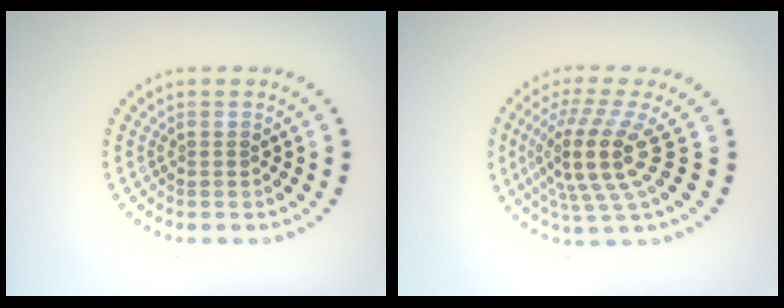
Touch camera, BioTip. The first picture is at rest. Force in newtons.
{"total": 5.2, "press": 3.9, "slide": 3.6}